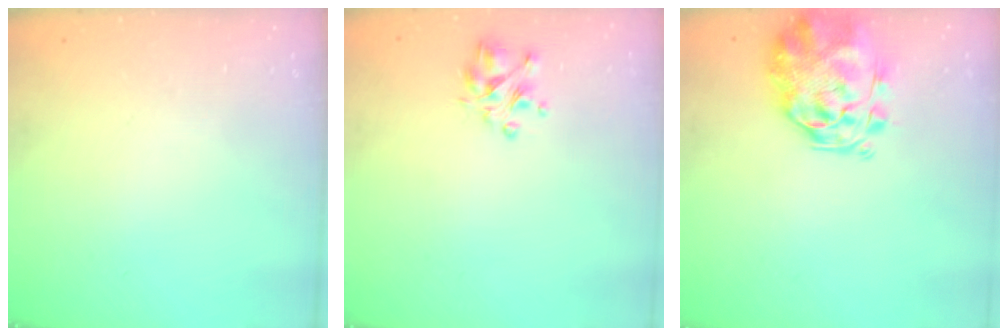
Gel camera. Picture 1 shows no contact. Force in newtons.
{"total": 4.7, "press": 4.3, "slide": 1.9}
{"total": 3.4, "press": 3.0, "slide": 1.6}